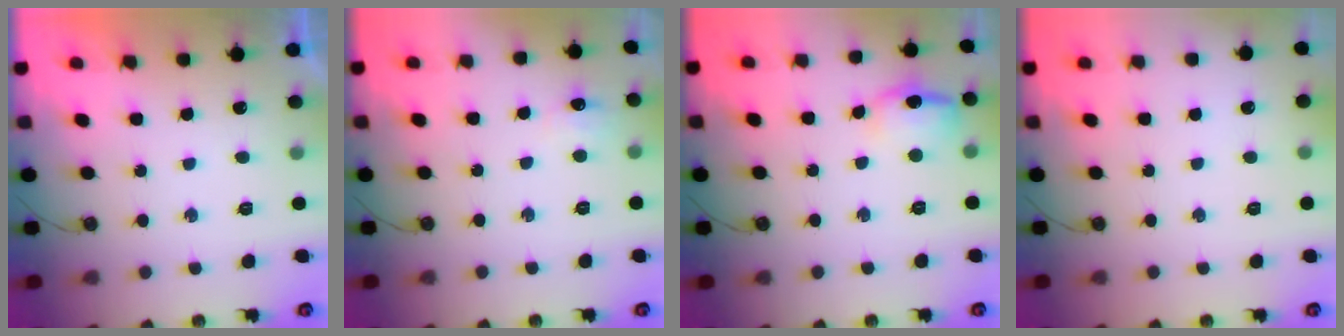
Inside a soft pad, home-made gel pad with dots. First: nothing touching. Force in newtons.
{"total": 6.6, "press": 6.5, "slide": 0.8}
{"total": 10.8, "press": 10.7, "slide": 1.4}
{"total": 0.0}